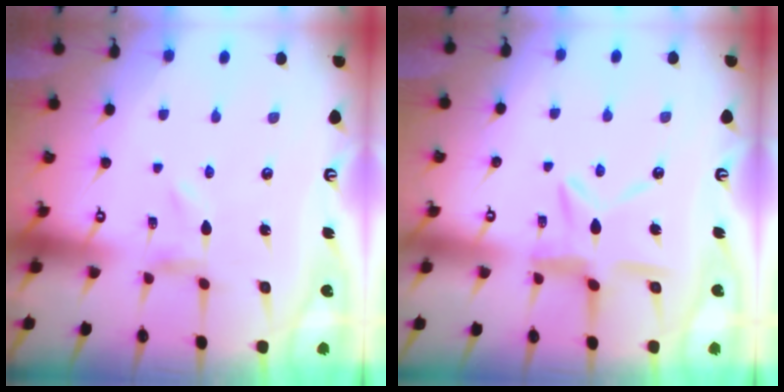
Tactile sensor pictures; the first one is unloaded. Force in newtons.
{"total": 11.1, "press": 11.0, "slide": 1.1}